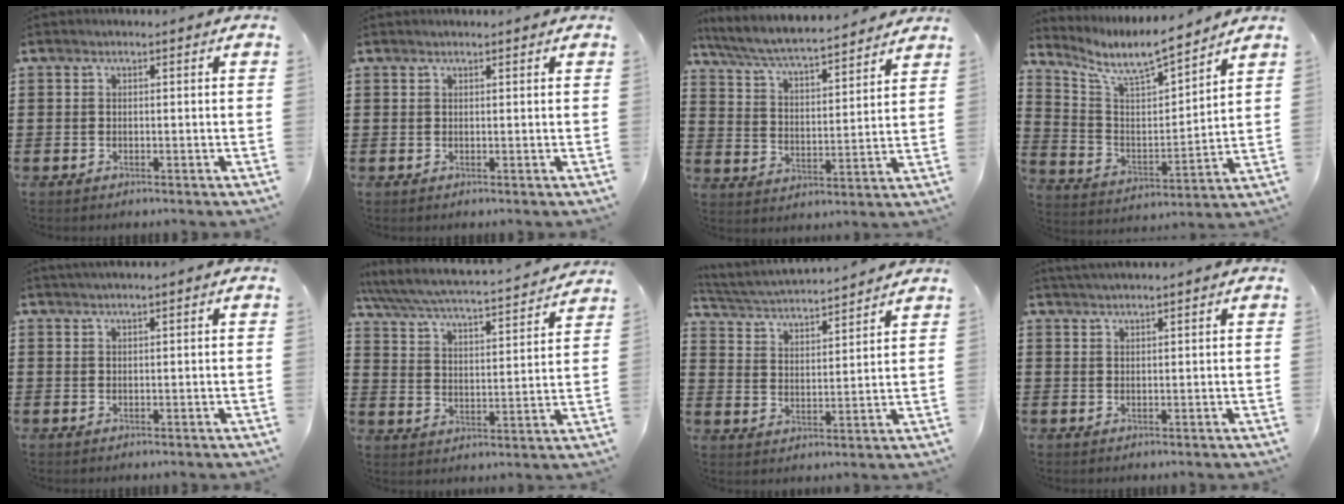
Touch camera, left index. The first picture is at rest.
{"total": 0.6, "force": [0.6, -0.1, 0.2], "torque": [-0.005, -0.002, 0.012]}
{"total": 5.6, "force": [5.3, 0.2, 1.9], "torque": [-0.062, -0.038, 0.086]}
{"total": 7.9, "force": [7.0, 0.8, 3.5], "torque": [-0.099, -0.051, 0.117]}
{"total": 1.0, "force": [0.8, -0.2, 0.6], "torque": [-0.010, -0.001, 0.016]}
{"total": 4.1, "force": [3.8, 0.0, 1.5], "torque": [-0.051, -0.035, 0.055]}
{"total": 3.8, "force": [3.7, -0.2, 0.7], "torque": [-0.035, -0.029, 0.058]}
{"total": 1.6, "force": [1.5, -0.3, 0.4], "torque": [-0.010, 0.000, 0.029]}